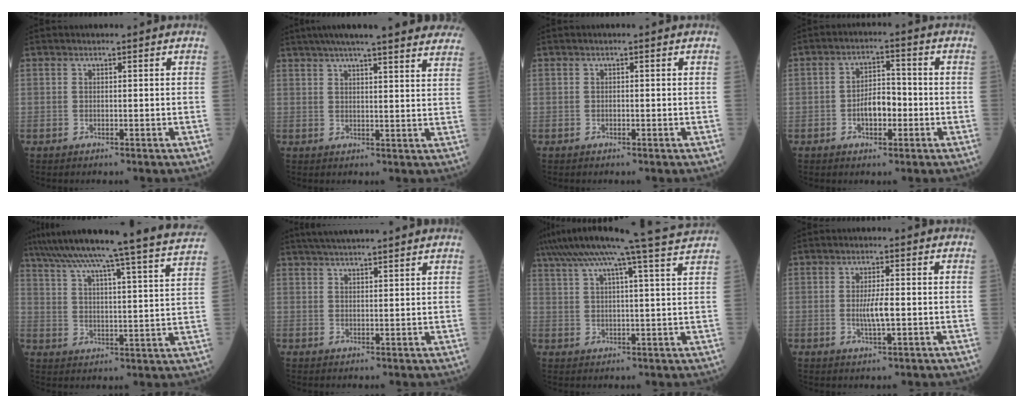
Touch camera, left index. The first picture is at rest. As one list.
[{"total": 23.3, "force": [20.2, 2.1, 11.6], "torque": [-0.172, 0.017, 0.249]}, {"total": 0.0}, {"total": 5.0, "force": [-1.6, 2.5, 3.9], "torque": [-0.073, 0.013, -0.031]}, {"total": 26.2, "force": [23.7, -2.2, 11.0], "torque": [-0.184, -0.051, 0.312]}, {"total": 10.2, "force": [9.0, 0.2, 4.8], "torque": [-0.076, 0.031, 0.121]}, {"total": 18.1, "force": [15.3, -2.1, 9.5], "torque": [-0.169, -0.001, 0.204]}, {"total": 3.4, "force": [-0.5, 0.4, 3.4], "torque": [-0.068, -0.005, -0.009]}]